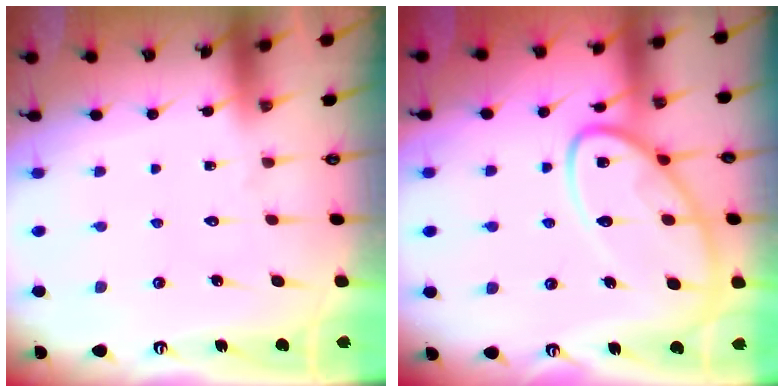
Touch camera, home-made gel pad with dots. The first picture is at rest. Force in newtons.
{"total": 14.0, "press": 14.0, "slide": 1.2}